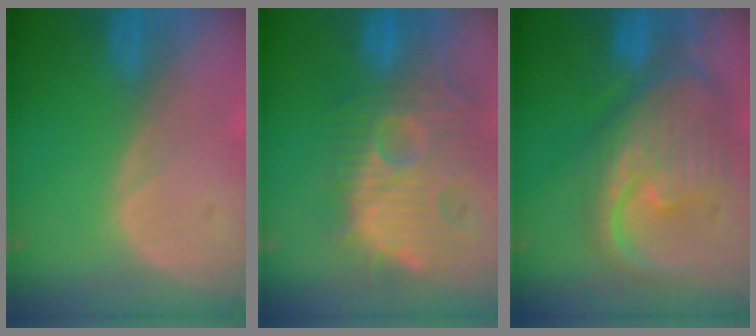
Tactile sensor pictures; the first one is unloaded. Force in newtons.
{"total": 13.8, "press": 12.3, "slide": 6.4}
{"total": 12.2, "press": 10.5, "slide": 6.2}